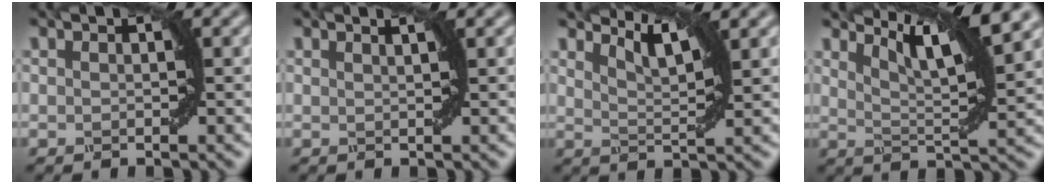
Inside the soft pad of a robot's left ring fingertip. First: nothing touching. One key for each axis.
{"total": 1.6, "fx": 1.0, "fy": 0.7, "fz": 1.1, "tx": 0.004, "ty": 0.001, "tz": -0.007}
{"total": 3.7, "fx": 2.7, "fy": 0.8, "fz": 2.4, "tx": -0.045, "ty": 0.005, "tz": 0.042}
{"total": 8.0, "fx": 5.5, "fy": 1.5, "fz": 5.6, "tx": -0.084, "ty": 0.012, "tz": 0.089}